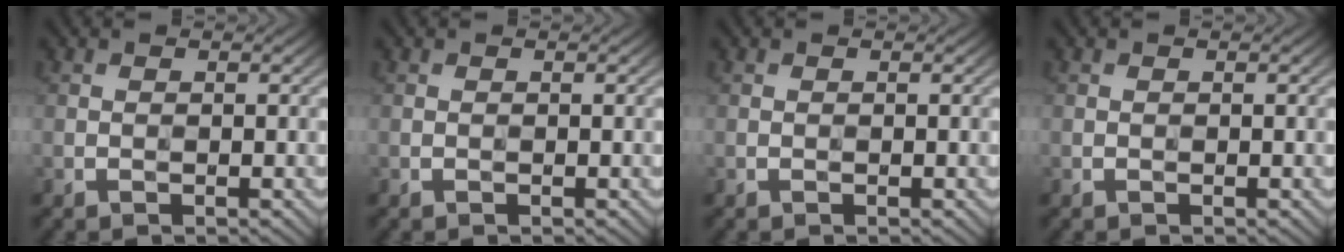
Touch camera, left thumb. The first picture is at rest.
{"total": 0.0}
{"total": 0.0}
{"total": 0.0}